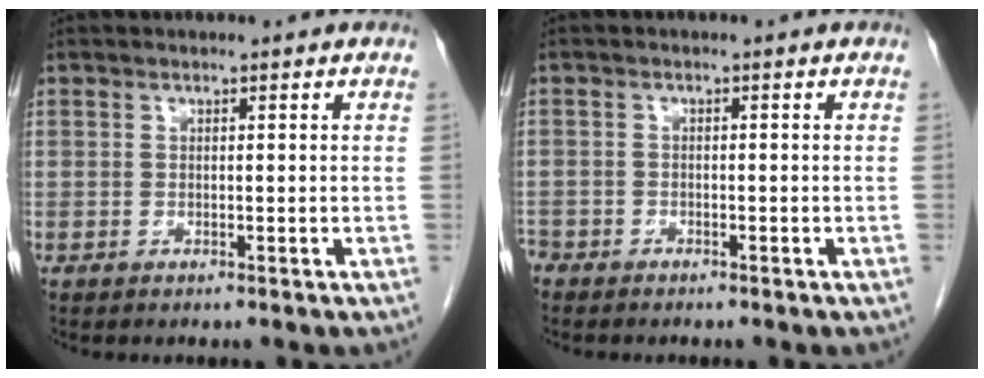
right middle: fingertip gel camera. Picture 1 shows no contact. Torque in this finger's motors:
{"motor_torque": [1.13, -1.01, 0.10, -0.06]}